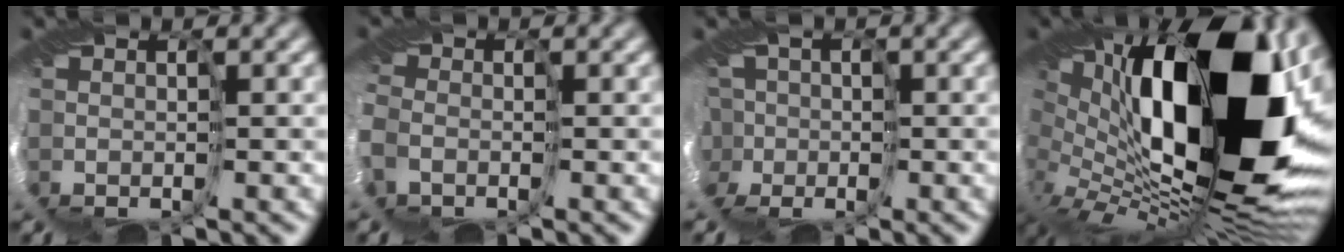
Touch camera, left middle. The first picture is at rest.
{"total": 2.7, "force": [-0.6, 2.5, 0.7], "torque": [-0.039, 0.001, -0.007]}
{"total": 3.3, "force": [0.0, 3.3, 0.6], "torque": [-0.018, 0.023, -0.024]}
{"total": 15.0, "force": [2.8, 6.8, 13.1], "torque": [-0.215, 0.007, 0.038]}